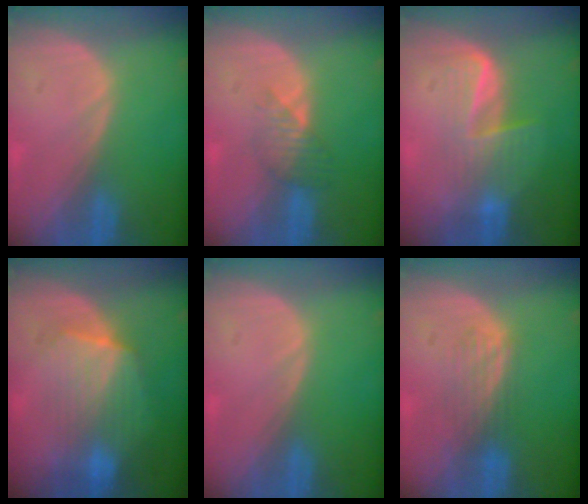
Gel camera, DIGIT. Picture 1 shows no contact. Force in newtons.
{"total": 3.6, "press": 3.2, "slide": 1.6}
{"total": 6.3, "press": 5.5, "slide": 3.1}
{"total": 7.1, "press": 7.0, "slide": 1.3}
{"total": 0.0}
{"total": 3.6, "press": 3.2, "slide": 1.7}